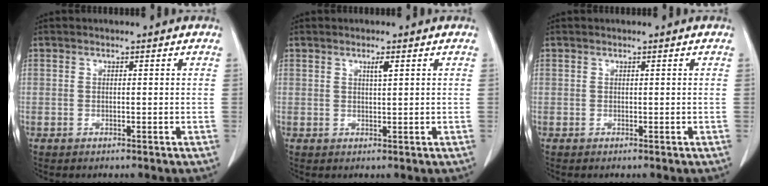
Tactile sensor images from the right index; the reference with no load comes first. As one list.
[{"total": 1.3, "force": [0.7, 0.0, 1.2], "torque": [-0.022, -0.002, 0.011]}, {"total": 0.0}]